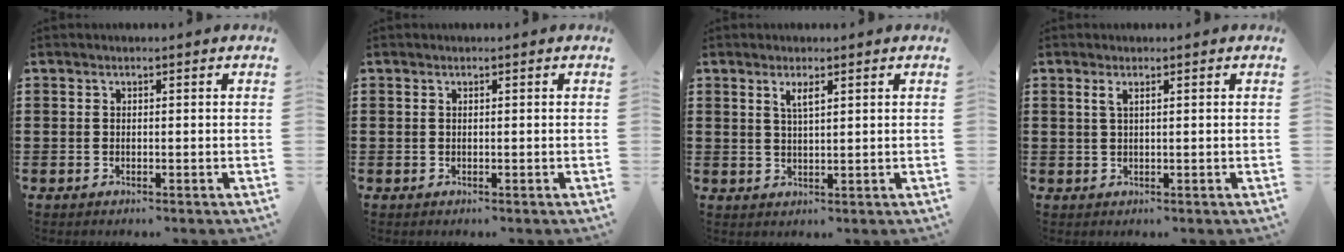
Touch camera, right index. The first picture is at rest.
{"total": 0.0}
{"total": 2.4, "force": [1.3, 0.6, 1.9], "torque": [-0.040, 0.002, 0.022]}
{"total": 1.3, "force": [0.6, 0.2, 1.1], "torque": [-0.024, 0.003, 0.010]}